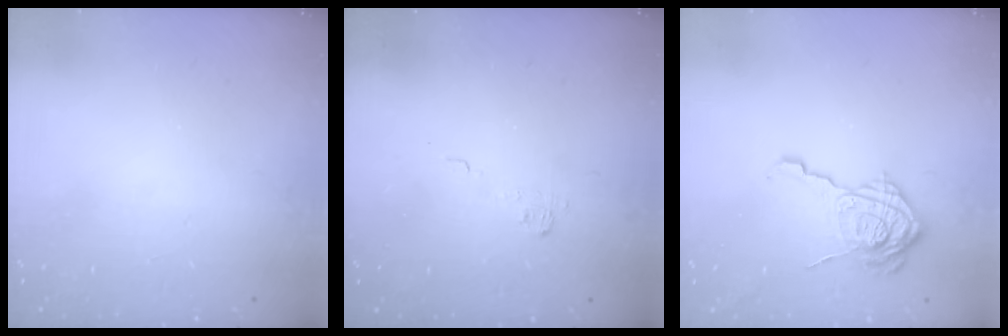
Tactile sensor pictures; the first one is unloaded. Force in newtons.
{"total": 3.8, "press": 3.6, "slide": 1.1}
{"total": 16.1, "press": 16.1, "slide": 0.5}